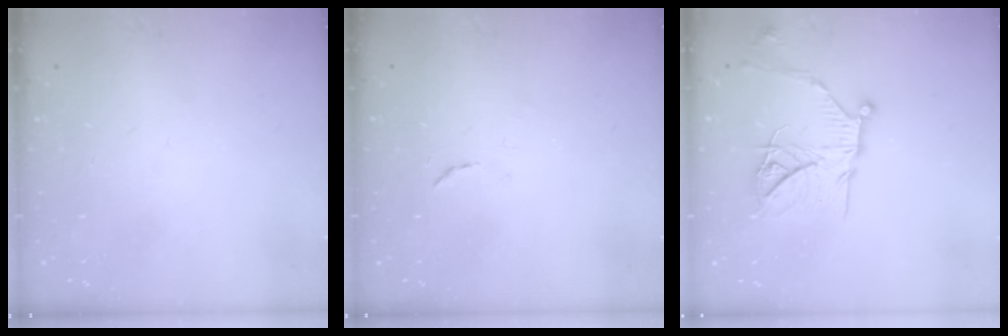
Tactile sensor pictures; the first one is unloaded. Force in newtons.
{"total": 6.3, "press": 6.2, "slide": 0.6}
{"total": 18.0, "press": 18.0, "slide": 1.5}